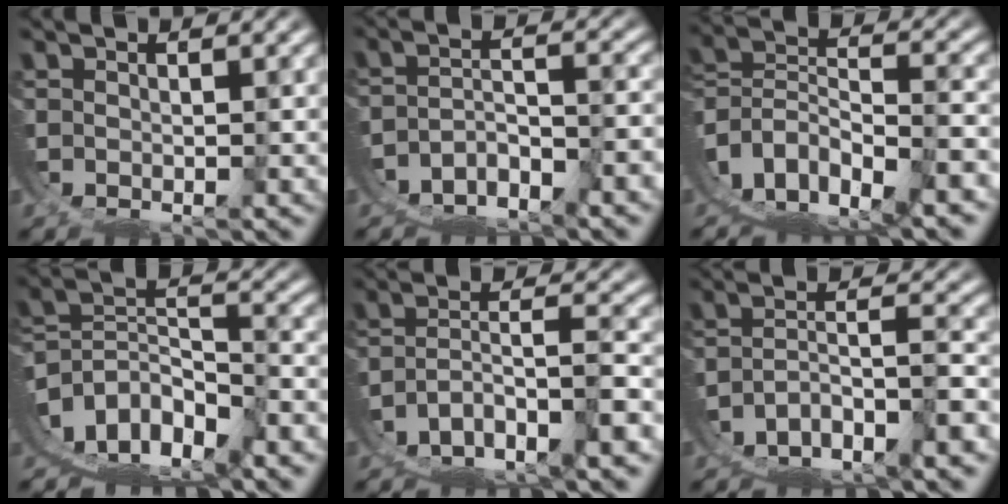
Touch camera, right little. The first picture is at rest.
{"total": 7.3, "force": [-5.0, 5.1, 1.7], "torque": [-0.046, -0.023, -0.082]}
{"total": 15.8, "force": [-4.8, 13.4, 6.9], "torque": [-0.203, -0.073, -0.072]}
{"total": 15.5, "force": [-6.1, 12.7, 6.4], "torque": [-0.162, -0.060, -0.097]}
{"total": 10.6, "force": [-6.5, 7.1, 4.4], "torque": [-0.093, -0.035, -0.095]}
{"total": 10.0, "force": [-6.6, 6.7, 3.4], "torque": [-0.075, -0.030, -0.103]}